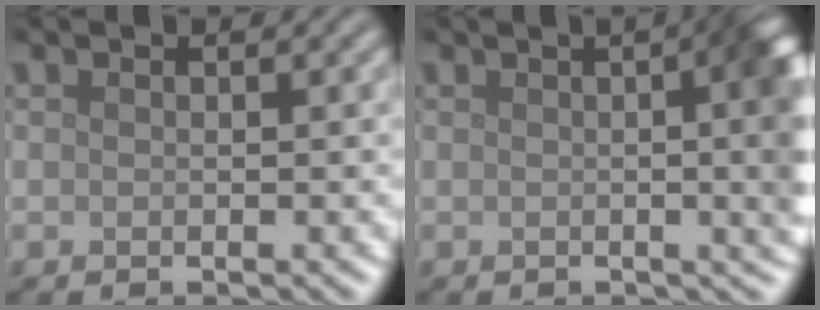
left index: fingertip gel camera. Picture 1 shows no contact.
{"total": 11.0, "force": [0.6, 4.8, 9.9], "torque": [-0.061, 0.019, -0.008]}